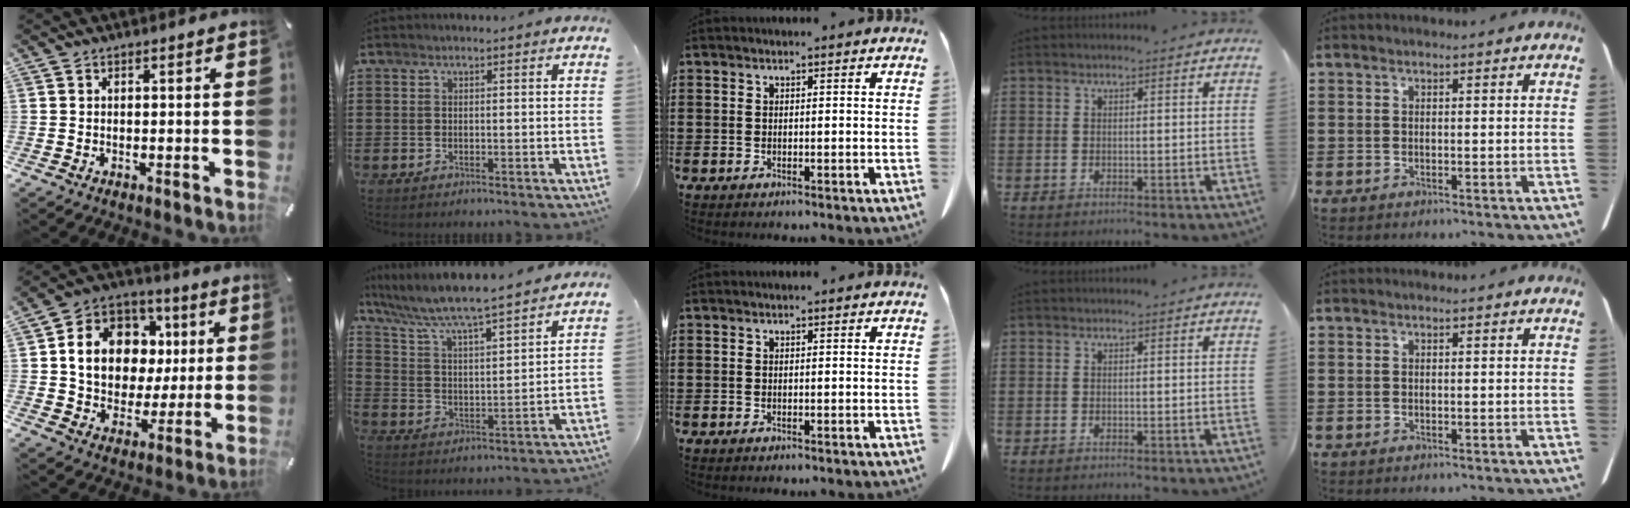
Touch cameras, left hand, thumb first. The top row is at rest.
{"thumb": {"total": 14.9, "force": [2.2, 12.5, 7.9], "torque": [-0.151, 0.002, 0.049]}, "index": {"total": 5.7, "force": [5.2, 0.0, 2.4], "torque": [-0.073, -0.039, 0.080]}}